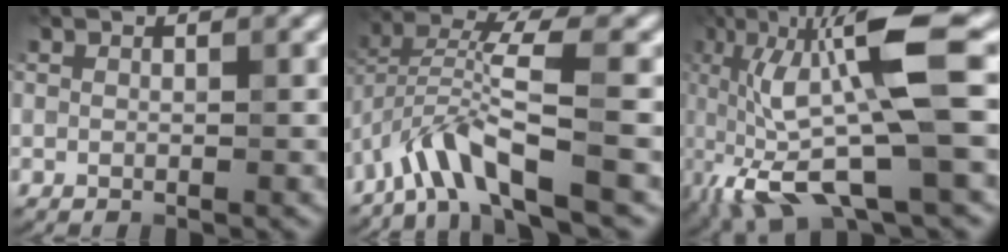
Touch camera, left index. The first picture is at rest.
{"total": 5.8, "force": [-3.5, 0.5, 4.6], "torque": [-0.096, 0.012, -0.074]}
{"total": 11.3, "force": [-1.2, 2.4, 11.0], "torque": [-0.206, 0.010, -0.028]}